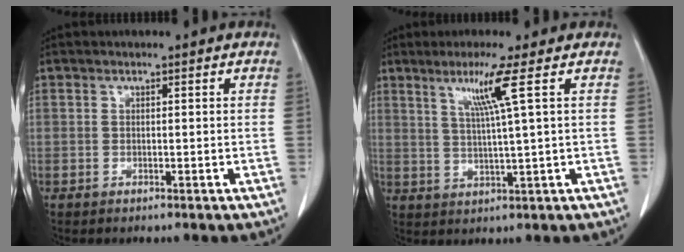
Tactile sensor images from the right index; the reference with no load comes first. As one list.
[{"total": 6.3, "force": [2.7, -1.5, 5.5], "torque": [-0.110, -0.008, 0.057]}]